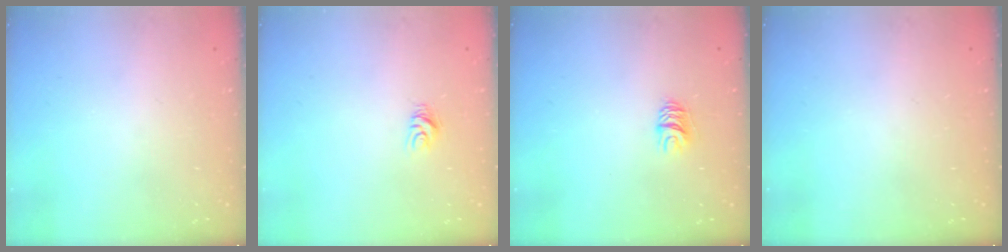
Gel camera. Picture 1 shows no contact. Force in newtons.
{"total": 5.0, "press": 5.0, "slide": 0.3}
{"total": 5.6, "press": 5.6, "slide": 0.5}
{"total": 0.0}